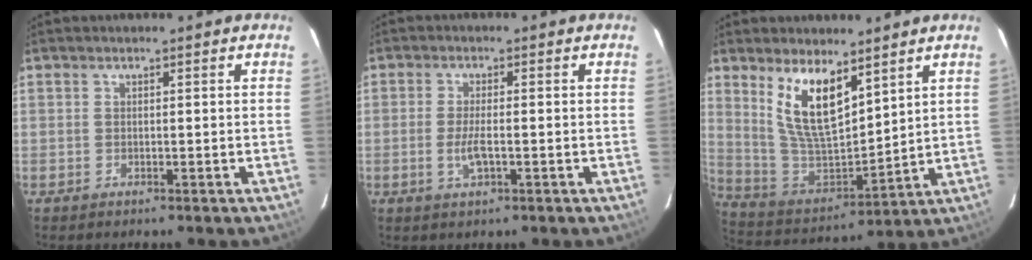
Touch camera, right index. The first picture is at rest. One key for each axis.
{"total": 4.0, "fx": -1.2, "fy": 1.2, "fz": 3.6, "tx": -0.075, "ty": -0.005, "tz": -0.023}
{"total": 13.5, "fx": 7.6, "fy": 5.1, "fz": 9.9, "tx": -0.192, "ty": -0.007, "tz": 0.163}